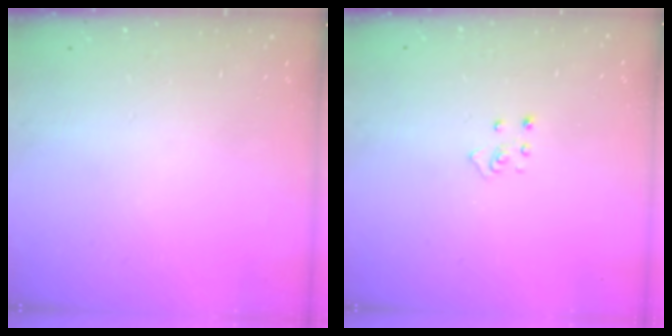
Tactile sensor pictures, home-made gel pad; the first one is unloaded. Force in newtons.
{"total": 2.5, "press": 2.4, "slide": 0.3}